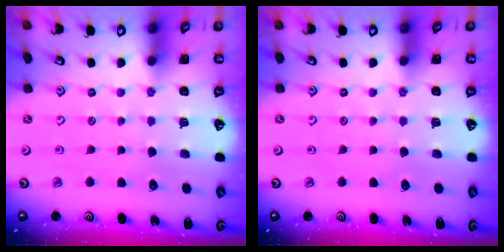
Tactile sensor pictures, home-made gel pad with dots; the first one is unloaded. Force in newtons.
{"total": 0.0}